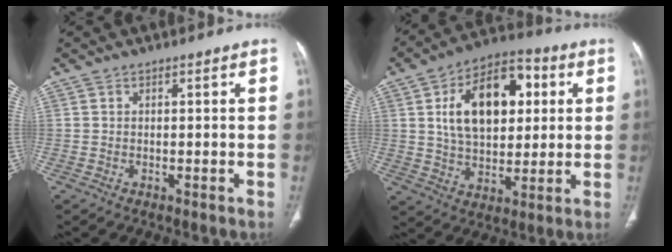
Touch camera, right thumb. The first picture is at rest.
{"total": 18.8, "force": [4.5, 11.4, 14.2], "torque": [-0.197, 0.009, 0.074]}